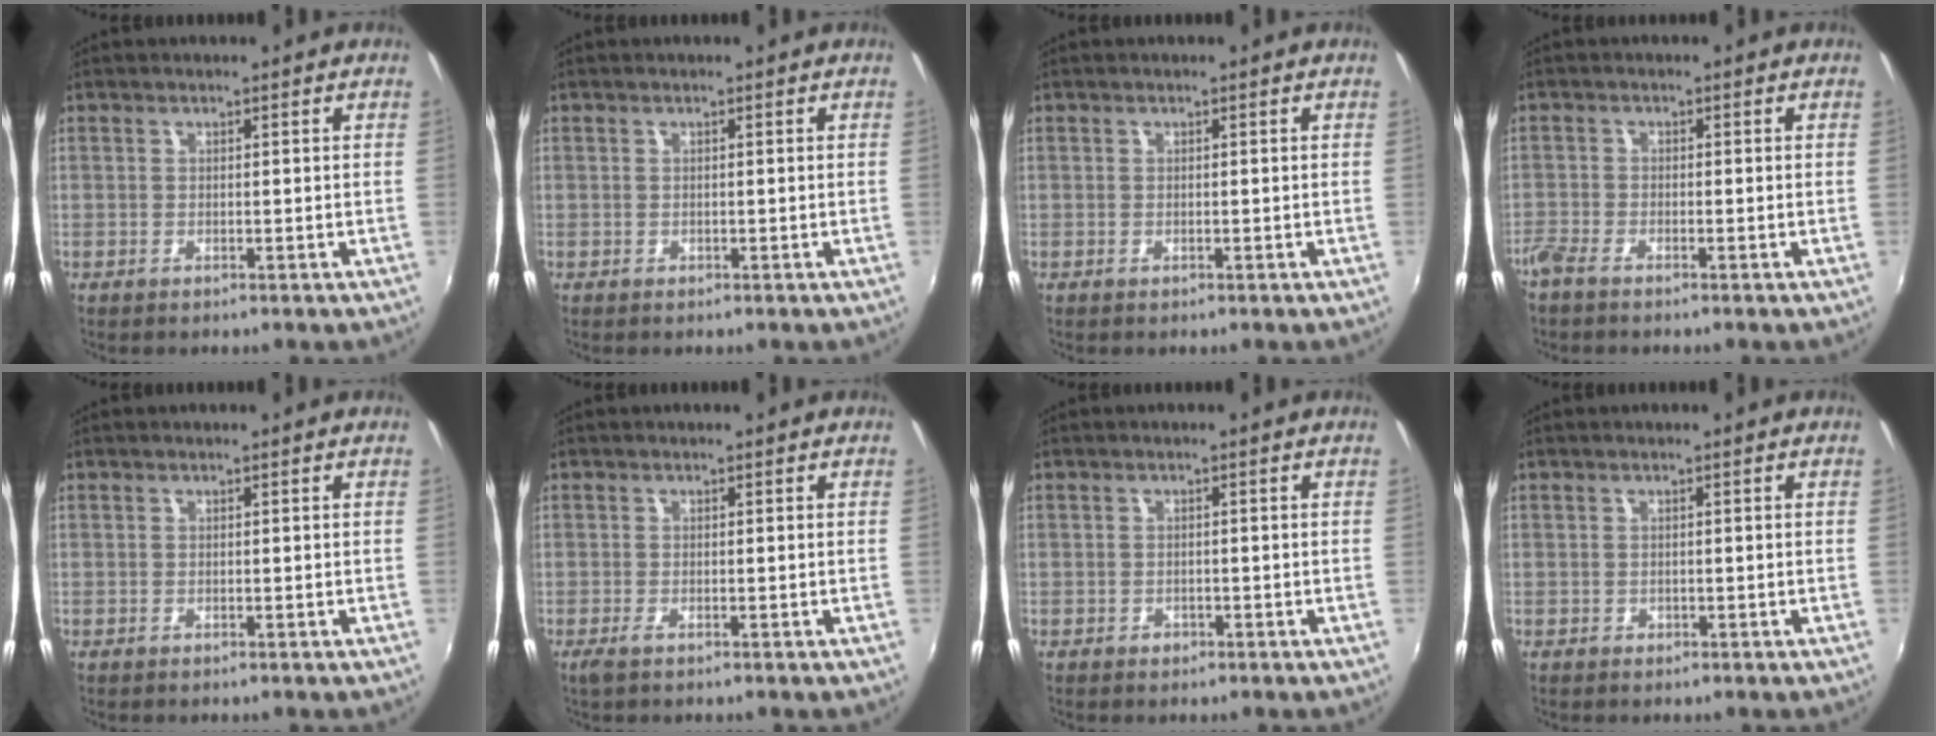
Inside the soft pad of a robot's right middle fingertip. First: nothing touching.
{"total": 0.0}
{"total": 0.0}
{"total": 3.1, "force": [-2.6, 0.6, 1.5], "torque": [-0.042, -0.009, -0.056]}
{"total": 0.0}
{"total": 1.4, "force": [-0.8, 0.2, 1.2], "torque": [-0.023, -0.006, -0.016]}
{"total": 1.0, "force": [-0.7, 0.7, 0.2], "torque": [-0.004, -0.002, -0.010]}
{"total": 0.0}